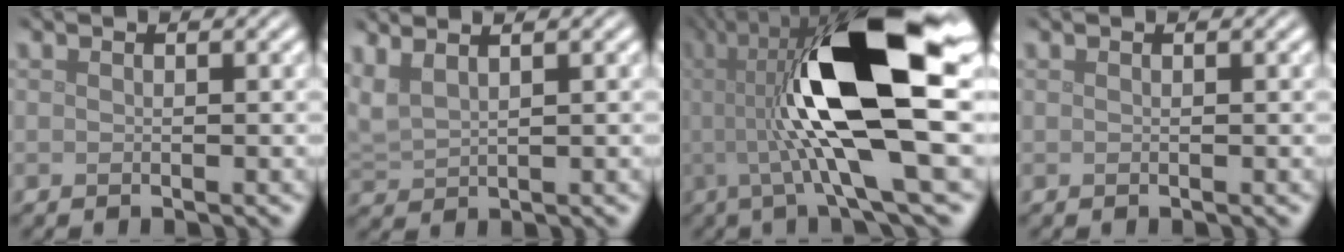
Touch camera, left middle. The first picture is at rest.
{"total": 2.5, "force": [1.9, 0.7, 1.5], "torque": [-0.042, 0.014, 0.045]}
{"total": 13.9, "force": [1.4, 3.3, 13.5], "torque": [-0.219, 0.014, 0.023]}
{"total": 0.0}